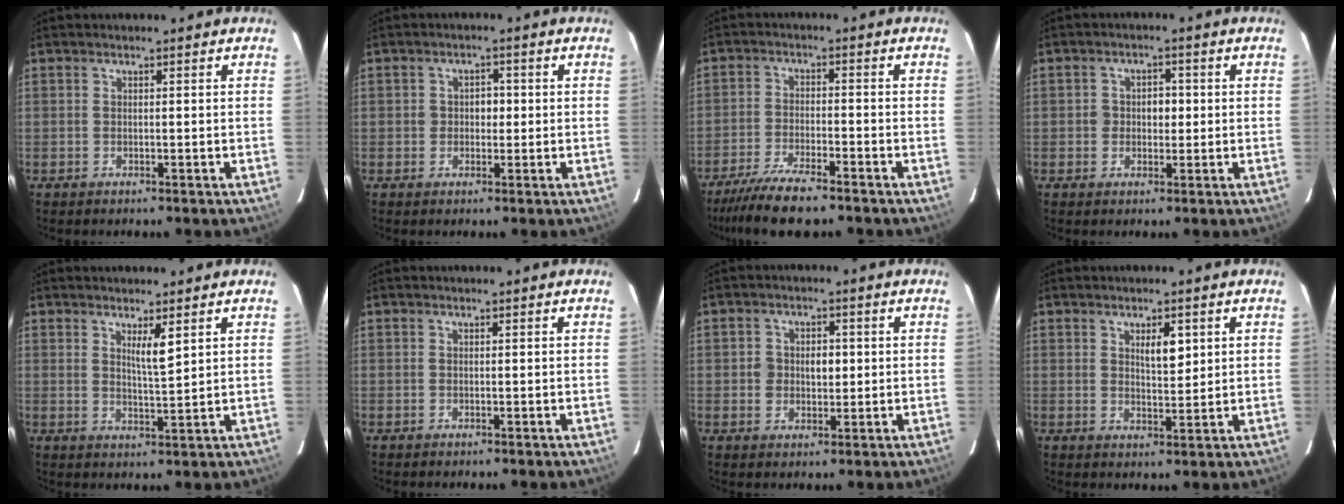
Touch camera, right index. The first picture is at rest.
{"total": 2.9, "force": [0.0, 2.1, 2.0], "torque": [-0.027, 0.010, 0.001]}
{"total": 8.5, "force": [-7.0, 0.9, 4.7], "torque": [-0.081, -0.023, -0.122]}
{"total": 3.8, "force": [0.1, 2.7, 2.7], "torque": [-0.037, 0.015, 0.004]}
{"total": 3.3, "force": [1.8, 0.0, 2.8], "torque": [-0.052, -0.011, 0.034]}
{"total": 0.0}
{"total": 4.6, "force": [0.3, 3.4, 3.1], "torque": [-0.040, 0.012, 0.010]}
{"total": 3.8, "force": [1.6, 1.2, 3.2], "torque": [-0.054, -0.001, 0.029]}